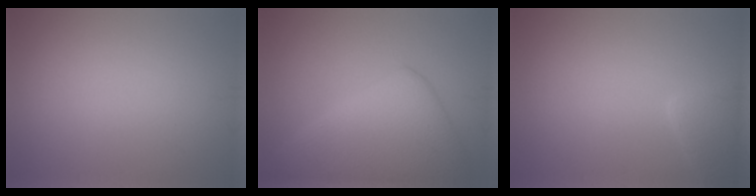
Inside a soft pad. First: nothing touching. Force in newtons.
{"total": 8.0, "press": 8.0, "slide": 0.2}
{"total": 2.9, "press": 2.9, "slide": 0.1}